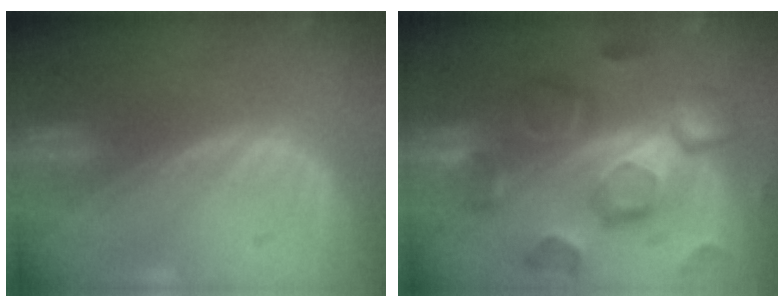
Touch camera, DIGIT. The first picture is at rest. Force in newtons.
{"total": 11.8, "press": 11.7, "slide": 1.0}